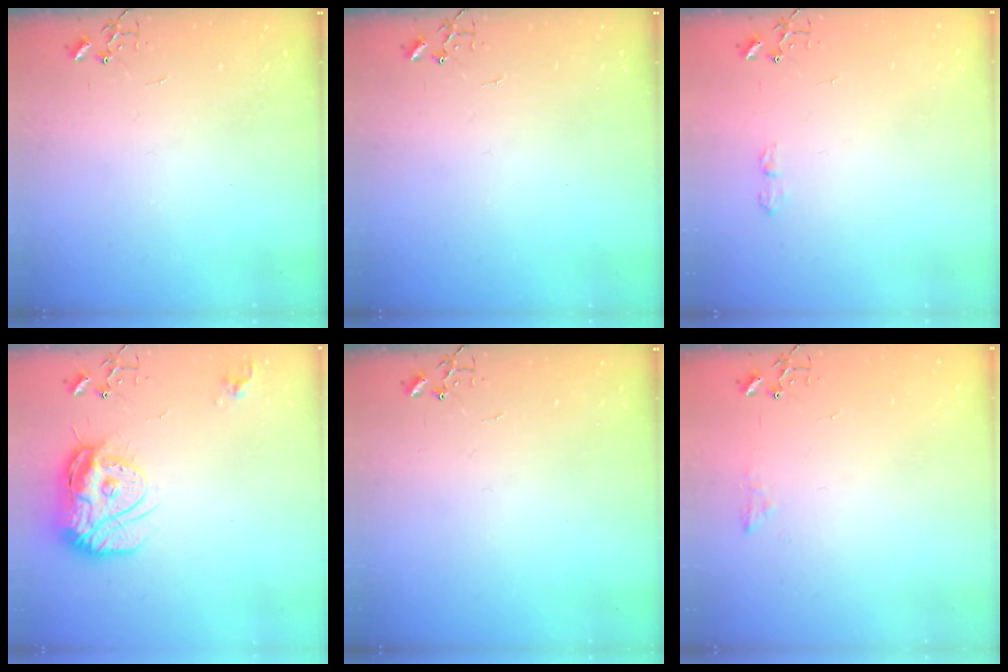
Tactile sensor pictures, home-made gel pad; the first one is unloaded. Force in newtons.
{"total": 0.0}
{"total": 6.4, "press": 6.4, "slide": 0.9}
{"total": 17.0, "press": 16.9, "slide": 1.4}
{"total": 0.0}
{"total": 6.9, "press": 6.8, "slide": 0.7}